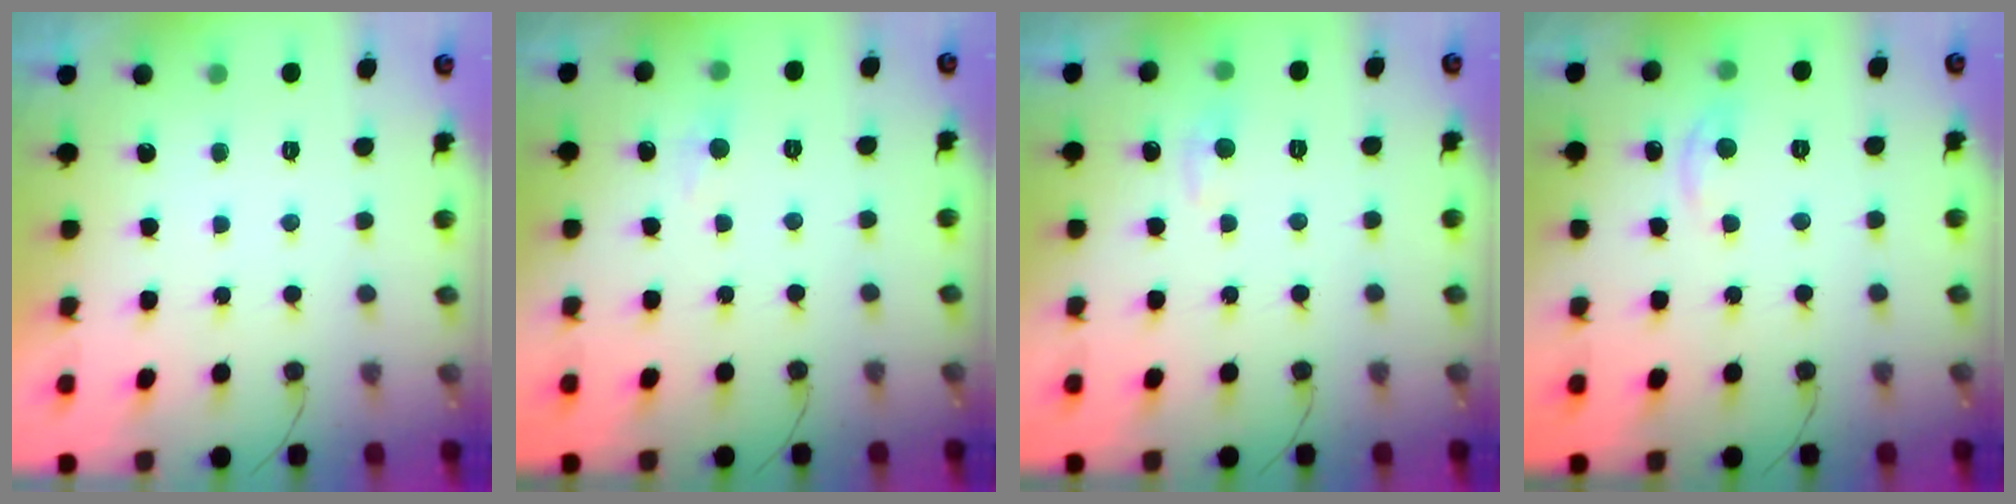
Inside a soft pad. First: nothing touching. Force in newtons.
{"total": 4.6, "press": 4.6, "slide": 0.7}
{"total": 4.5, "press": 4.4, "slide": 0.7}
{"total": 4.9, "press": 4.9, "slide": 0.6}